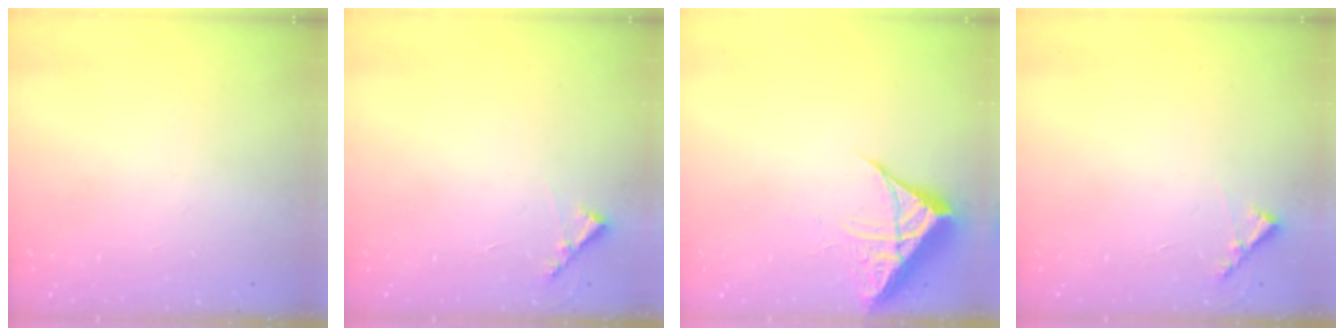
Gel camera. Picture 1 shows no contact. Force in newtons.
{"total": 5.8, "press": 5.8, "slide": 0.5}
{"total": 6.6, "press": 6.6, "slide": 0.3}
{"total": 5.8, "press": 5.8, "slide": 0.5}